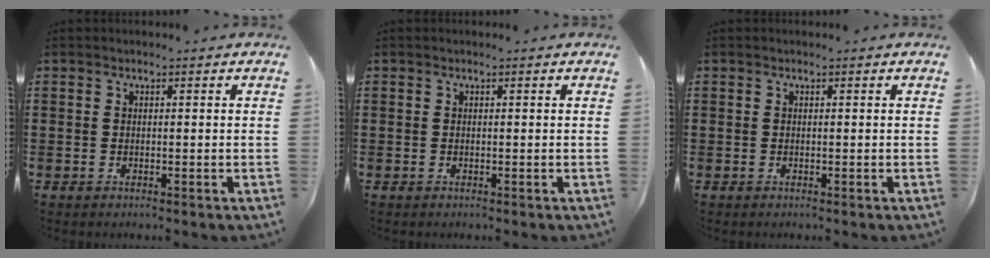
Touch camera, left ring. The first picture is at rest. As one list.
[{"total": 0.0}, {"total": 0.0}]